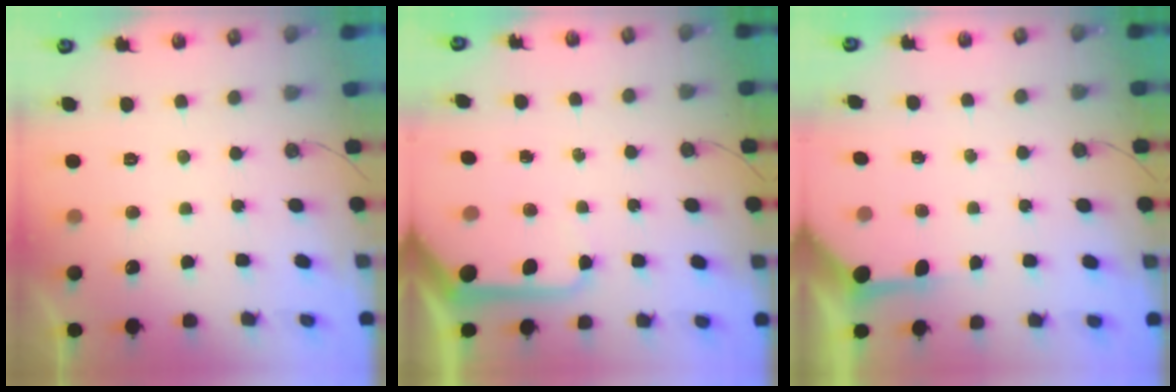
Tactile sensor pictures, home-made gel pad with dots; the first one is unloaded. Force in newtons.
{"total": 9.2, "press": 9.1, "slide": 1.0}
{"total": 5.1, "press": 5.1, "slide": 0.6}